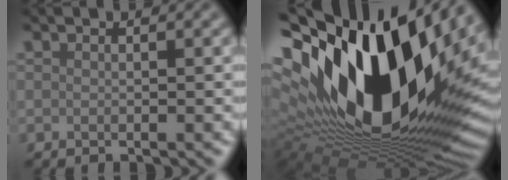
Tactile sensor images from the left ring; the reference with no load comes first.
{"total": 20.3, "force": [6.1, 10.6, 16.2], "torque": [-0.298, 0.007, 0.104]}